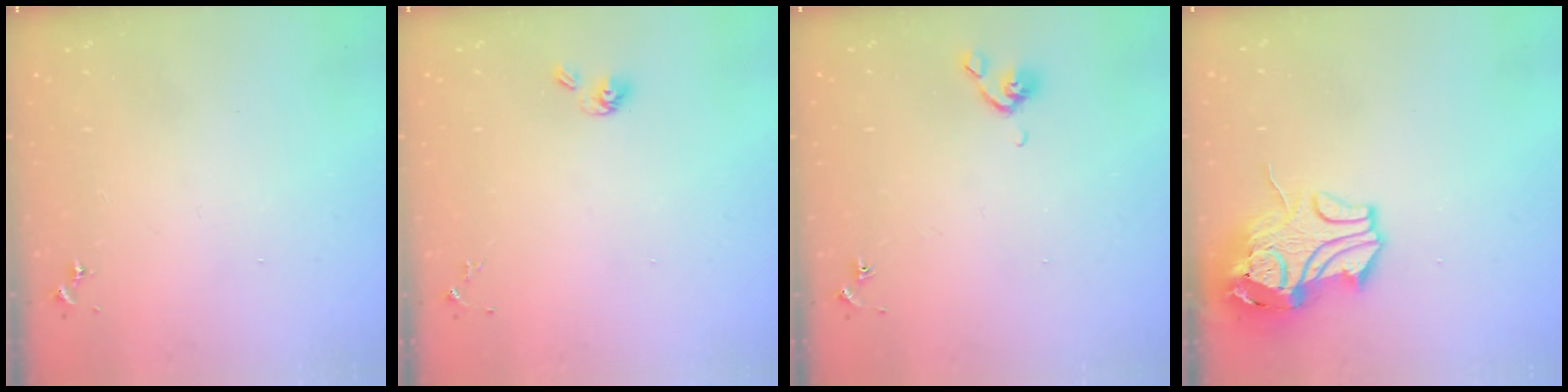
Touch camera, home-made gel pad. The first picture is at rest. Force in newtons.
{"total": 5.6, "press": 5.1, "slide": 2.3}
{"total": 4.8, "press": 4.6, "slide": 1.0}
{"total": 12.8, "press": 12.7, "slide": 1.8}